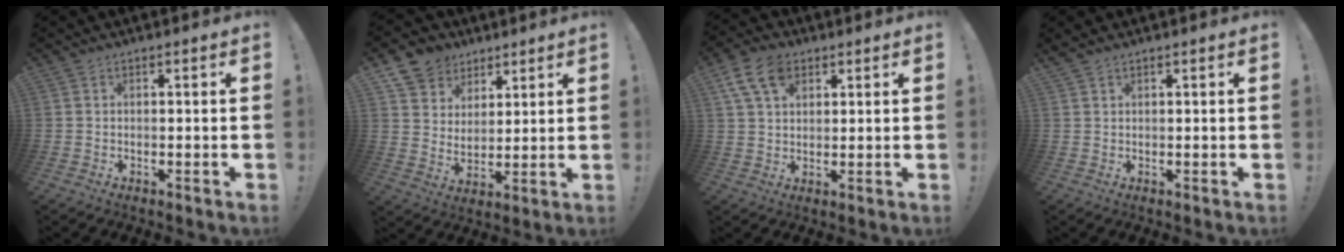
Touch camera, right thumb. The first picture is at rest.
{"total": 9.2, "force": [6.0, 6.9, 1.2], "torque": [-0.026, -0.046, 0.121]}
{"total": 10.4, "force": [4.8, 6.6, 6.4], "torque": [-0.120, -0.004, 0.092]}
{"total": 0.9, "force": [0.7, 0.1, 0.5], "torque": [-0.019, 0.002, 0.016]}